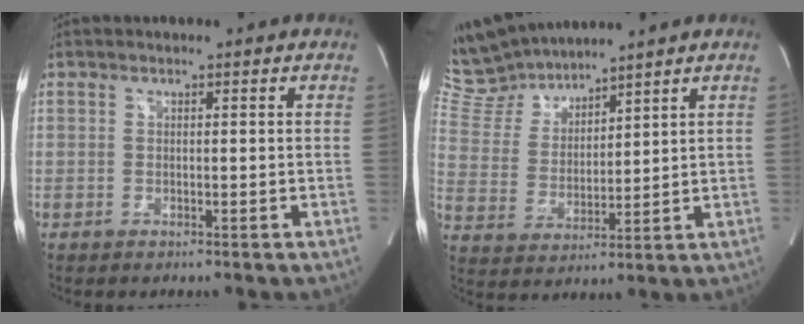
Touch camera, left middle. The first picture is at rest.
{"total": 8.9, "force": [8.8, 1.3, 0.8], "torque": [-0.038, 0.015, 0.193]}